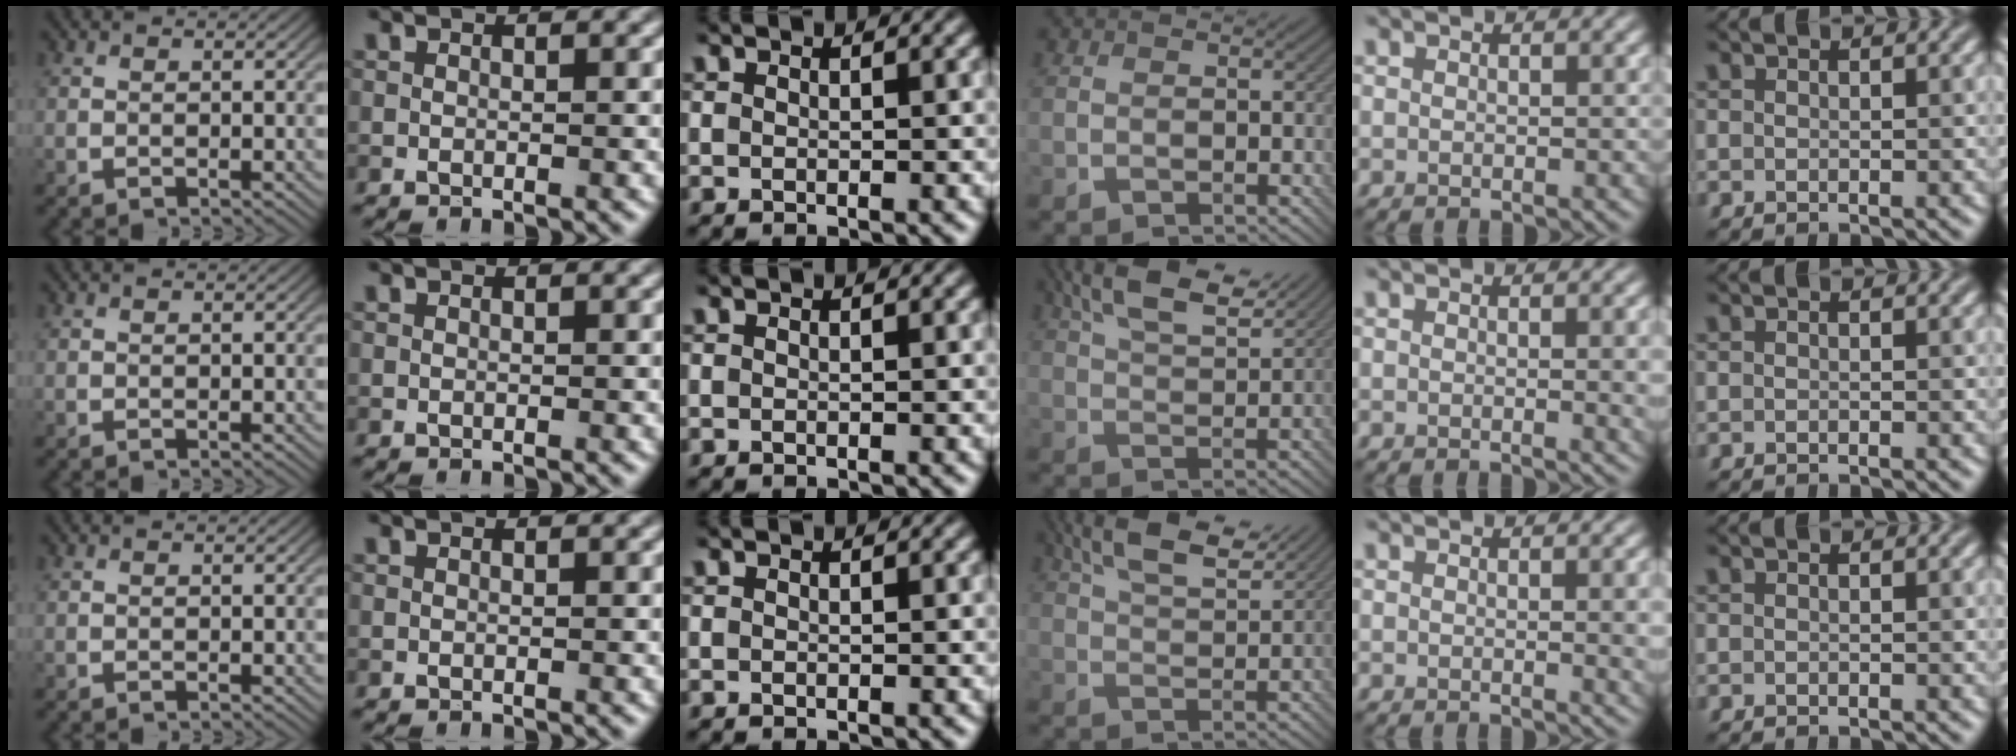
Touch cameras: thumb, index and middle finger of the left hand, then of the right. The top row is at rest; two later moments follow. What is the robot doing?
{"motion": "insert", "object": "bottle cap"}